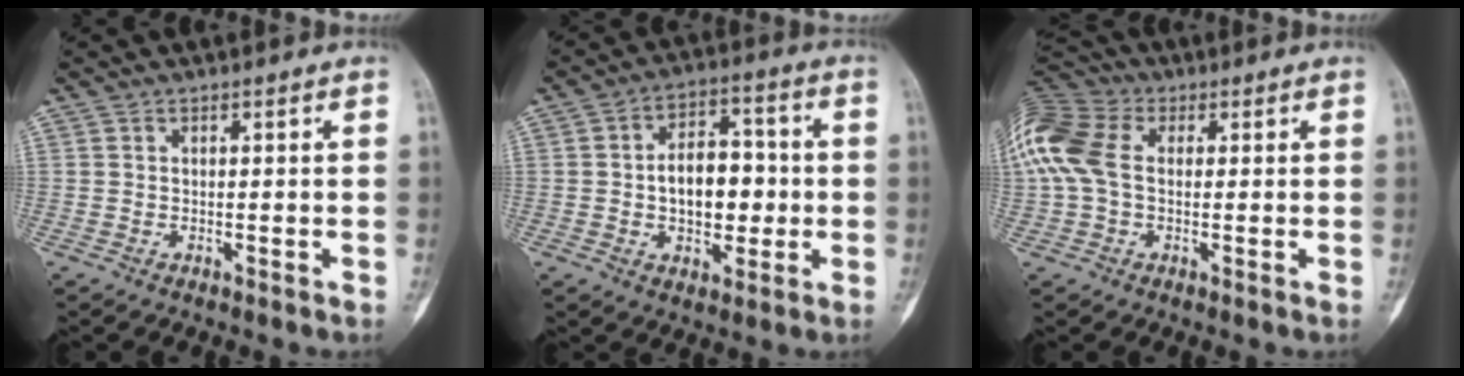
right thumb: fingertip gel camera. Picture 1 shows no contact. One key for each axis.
{"total": 11.6, "fx": -0.5, "fy": 7.3, "fz": 9.0, "tx": -0.104, "ty": 0.021, "tz": -0.010}
{"total": 13.7, "fx": 1.4, "fy": 9.4, "fz": 9.9, "tx": -0.234, "ty": 0.030, "tz": 0.020}